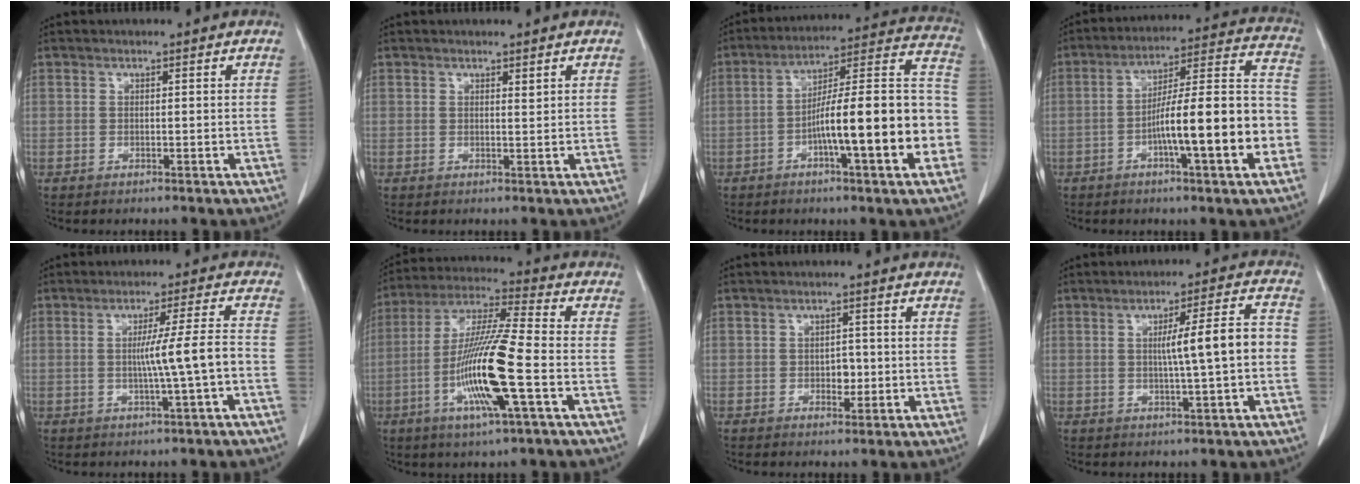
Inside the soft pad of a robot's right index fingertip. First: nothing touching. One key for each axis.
{"total": 0.6, "fx": 0.5, "fy": 0.1, "fz": 0.4, "tx": -0.009, "ty": -0.006, "tz": 0.007}
{"total": 19.4, "fx": -5.2, "fy": 2.0, "fz": 18.6, "tx": -0.228, "ty": 0.031, "tz": -0.075}
{"total": 17.0, "fx": -5.0, "fy": 1.4, "fz": 16.2, "tx": -0.242, "ty": 0.021, "tz": -0.076}
{"total": 6.3, "fx": -1.3, "fy": -1.2, "fz": 6.0, "tx": -0.091, "ty": 0.003, "tz": -0.021}
{"total": 15.2, "fx": -4.4, "fy": 0.3, "fz": 14.5, "tx": -0.295, "ty": -0.012, "tz": -0.089}
{"total": 2.2, "fx": -0.4, "fy": 1.5, "fz": 1.6, "tx": -0.019, "ty": 0.004, "tz": -0.002}
{"total": 8.0, "fx": -0.4, "fy": 0.1, "fz": 8.0, "tx": -0.116, "ty": 0.014, "tz": -0.006}